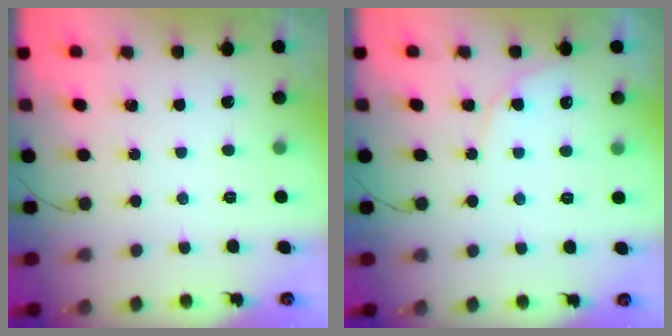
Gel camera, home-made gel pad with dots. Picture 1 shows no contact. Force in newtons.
{"total": 5.4, "press": 5.4, "slide": 0.4}